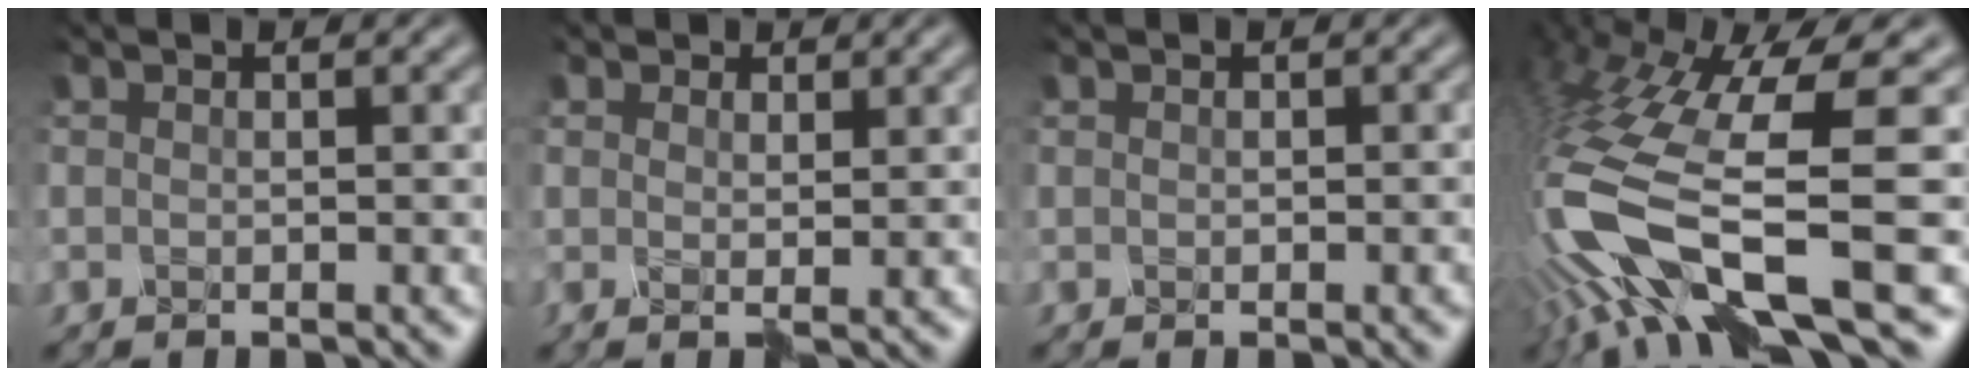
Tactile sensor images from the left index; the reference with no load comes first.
{"total": 1.4, "force": [1.3, 0.6, -0.2], "torque": [0.006, 0.006, 0.016]}
{"total": 0.0}
{"total": 12.6, "force": [-2.4, 3.9, 11.7], "torque": [-0.269, 0.003, -0.030]}